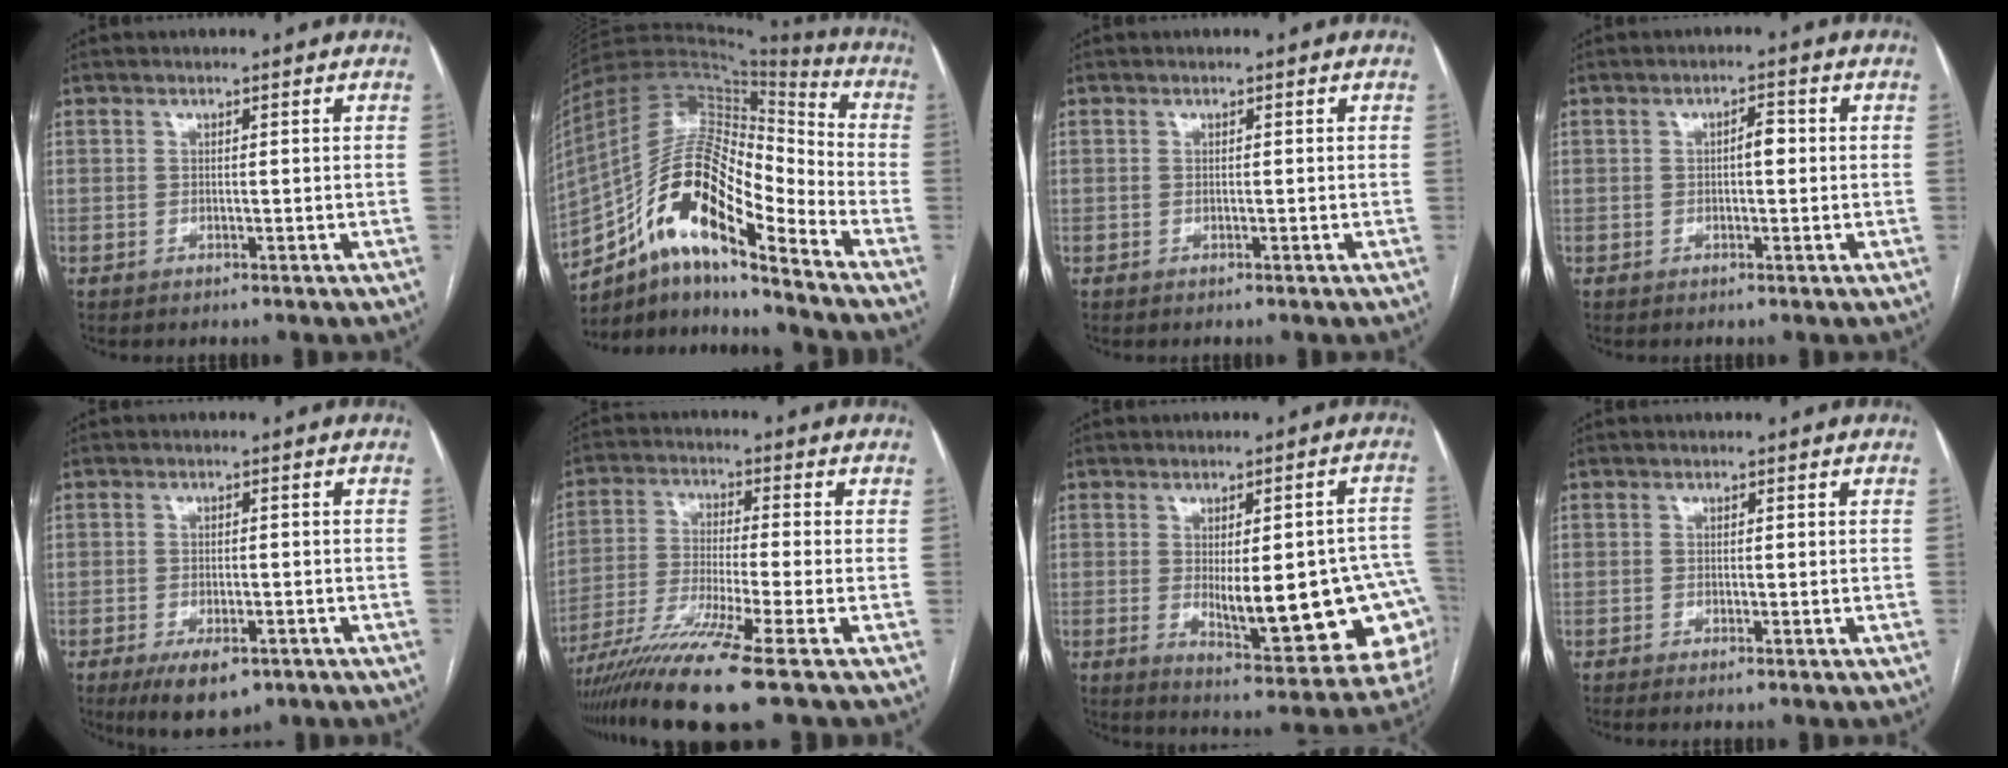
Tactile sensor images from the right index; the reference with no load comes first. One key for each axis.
{"total": 19.0, "fx": -10.3, "fy": 4.9, "fz": 15.2, "tx": -0.293, "ty": 0.027, "tz": -0.177}
{"total": 0.0}
{"total": 2.3, "fx": 0.0, "fy": 0.8, "fz": 2.1, "tx": -0.030, "ty": 0.007, "tz": -0.002}
{"total": 6.8, "fx": -4.2, "fy": 2.9, "fz": 4.5, "tx": -0.071, "ty": -0.007, "tz": -0.059}
{"total": 12.5, "fx": -8.9, "fy": -2.1, "fz": 8.6, "tx": -0.163, "ty": -0.032, "tz": -0.157}
{"total": 18.8, "fx": -3.0, "fy": 5.3, "fz": 17.7, "tx": -0.146, "ty": 0.014, "tz": -0.013}
{"total": 0.8, "fx": -0.5, "fy": -0.1, "fz": 0.6, "tx": -0.013, "ty": -0.001, "tz": -0.010}